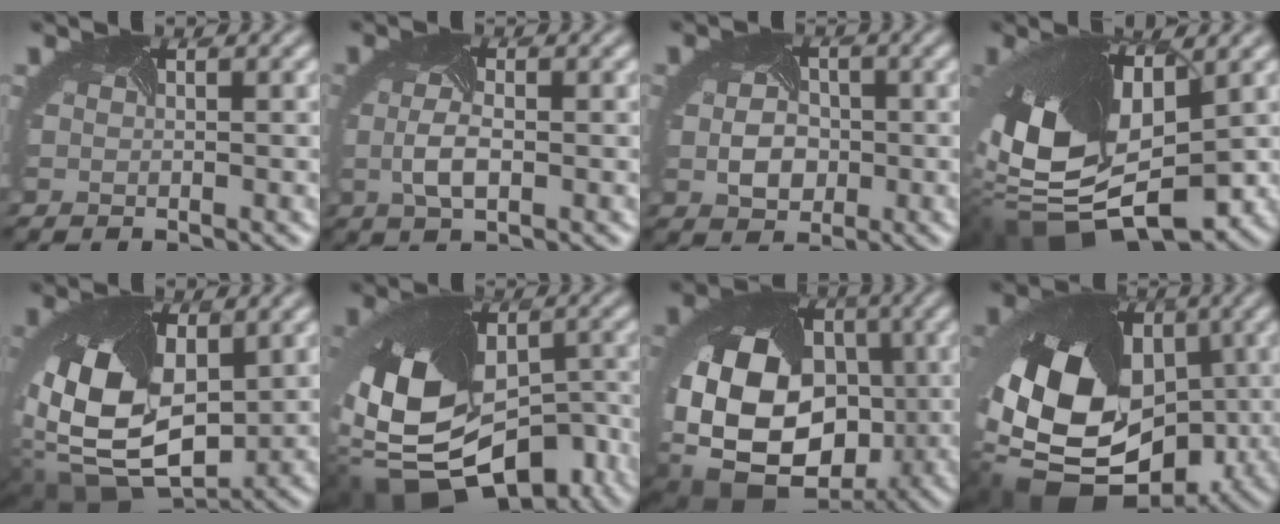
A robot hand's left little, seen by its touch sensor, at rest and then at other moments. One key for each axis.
{"total": 2.5, "fx": -0.3, "fy": 1.1, "fz": 2.2, "tx": -0.067, "ty": -0.002, "tz": -0.007}
{"total": 3.0, "fx": -0.4, "fy": 2.6, "fz": 1.5, "tx": -0.042, "ty": -0.002, "tz": -0.011}
{"total": 13.6, "fx": -1.6, "fy": 7.6, "fz": 11.3, "tx": -0.248, "ty": -0.025, "tz": -0.020}
{"total": 12.7, "fx": 0.9, "fy": 8.3, "fz": 9.6, "tx": -0.227, "ty": -0.035, "tz": 0.028}
{"total": 14.7, "fx": -6.3, "fy": 9.0, "fz": 9.8, "tx": -0.203, "ty": -0.040, "tz": -0.078}
{"total": 18.7, "fx": -2.5, "fy": 15.0, "fz": 10.9, "tx": -0.238, "ty": -0.032, "tz": -0.047}
{"total": 16.1, "fx": -2.2, "fy": 11.6, "fz": 10.9, "tx": -0.208, "ty": -0.020, "tz": -0.022}